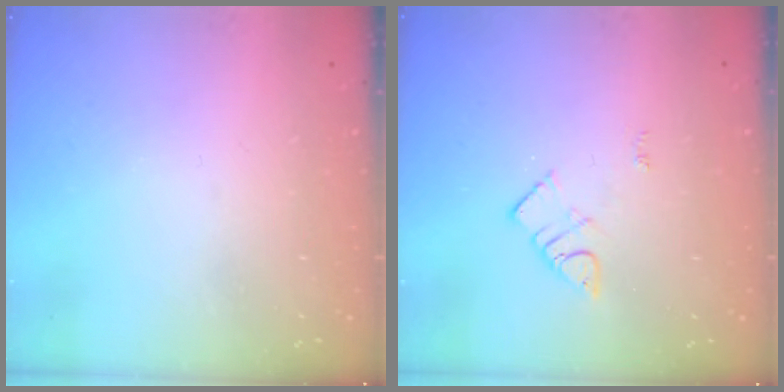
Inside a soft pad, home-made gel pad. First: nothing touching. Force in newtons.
{"total": 3.6, "press": 3.6, "slide": 0.4}